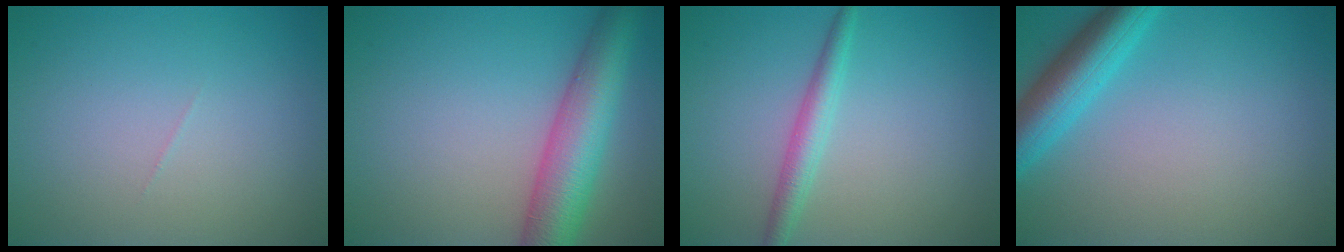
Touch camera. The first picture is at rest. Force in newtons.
{"total": 7.5, "press": 7.5, "slide": 0.4}
{"total": 2.4, "press": 2.4, "slide": 0.1}
{"total": 5.1, "press": 5.1, "slide": 0.2}